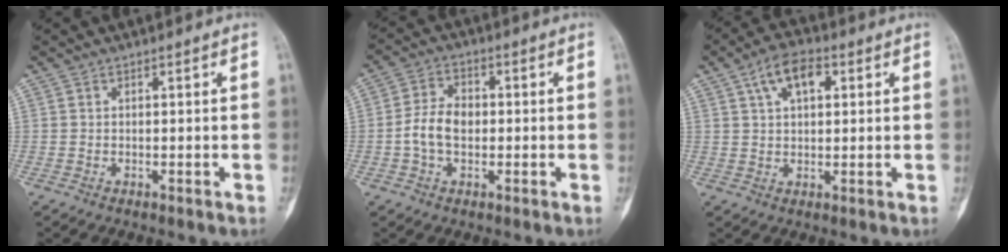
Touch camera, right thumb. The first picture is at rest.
{"total": 6.7, "force": [-0.8, 4.5, 4.9], "torque": [-0.092, 0.018, -0.019]}
{"total": 7.9, "force": [3.1, 4.2, 6.0], "torque": [-0.098, 0.009, 0.050]}